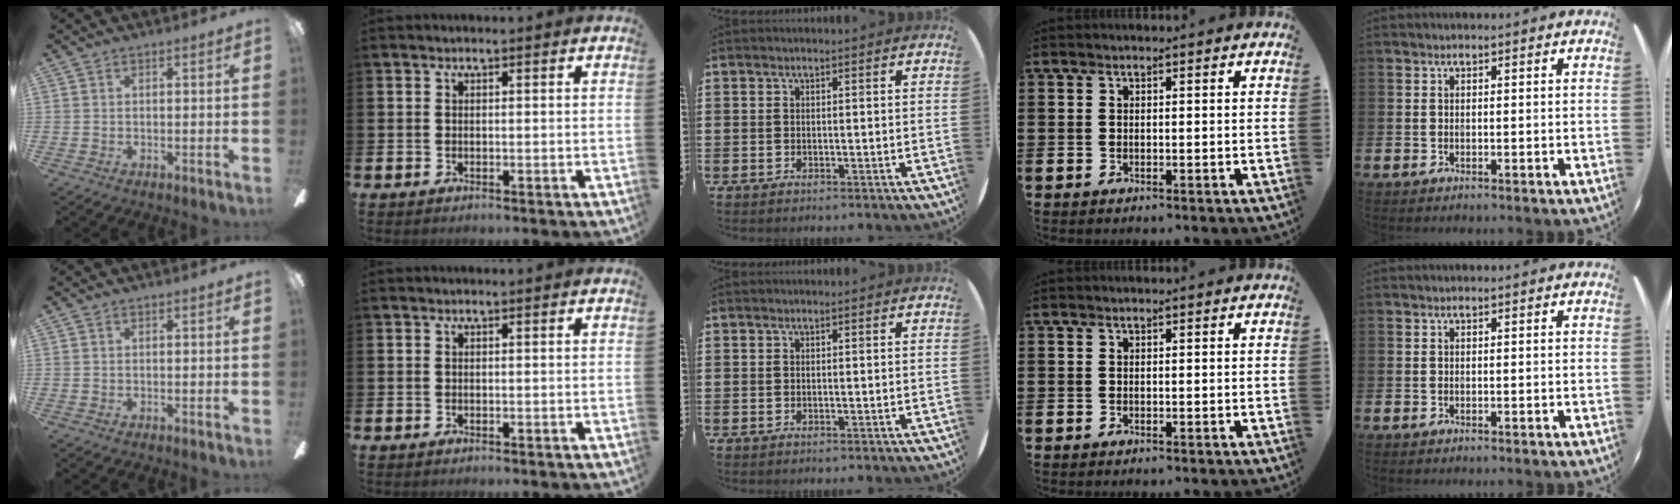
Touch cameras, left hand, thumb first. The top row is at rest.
{}